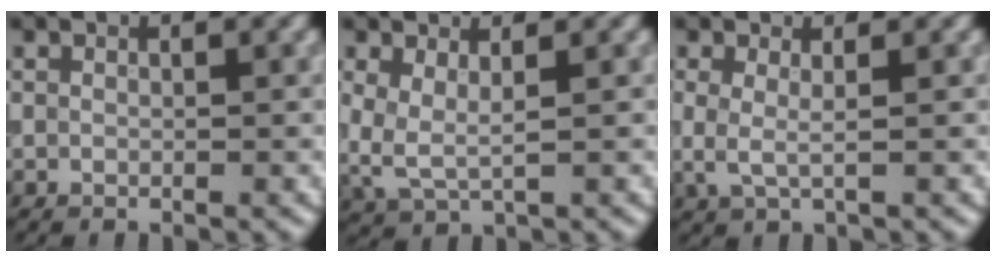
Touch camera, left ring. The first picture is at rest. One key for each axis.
{"total": 2.8, "fx": 0.6, "fy": 1.3, "fz": 2.4, "tx": -0.065, "ty": -0.005, "tz": 0.010}
{"total": 1.6, "fx": 0.2, "fy": 0.4, "fz": 1.5, "tx": -0.032, "ty": -0.007, "tz": 0.004}